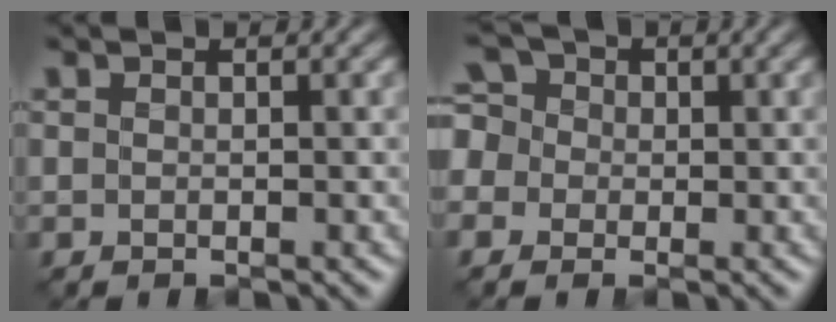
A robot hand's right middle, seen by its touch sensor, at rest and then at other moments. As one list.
[{"total": 5.3, "force": [0.2, 4.7, 2.3], "torque": [-0.052, 0.031, -0.032]}]